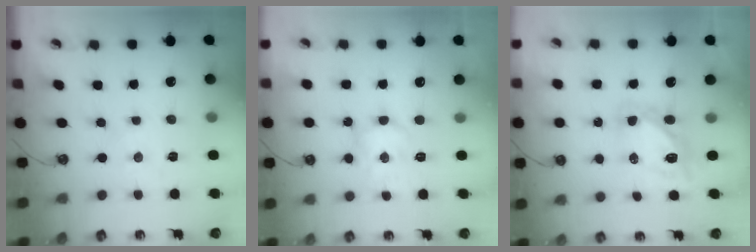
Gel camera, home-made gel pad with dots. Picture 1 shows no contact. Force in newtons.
{"total": 9.9, "press": 9.9, "slide": 0.3}
{"total": 12.3, "press": 12.2, "slide": 1.5}